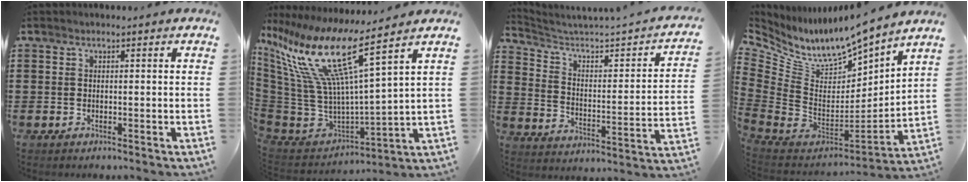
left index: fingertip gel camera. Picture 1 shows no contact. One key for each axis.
{"total": 14.9, "fx": 7.7, "fy": 3.2, "fz": 12.4, "tx": -0.281, "ty": -0.055, "tz": 0.120}
{"total": 3.1, "fx": 2.3, "fy": 0.4, "fz": 2.0, "tx": -0.058, "ty": -0.033, "tz": 0.025}
{"total": 8.1, "fx": 7.0, "fy": 2.8, "fz": 3.1, "tx": -0.100, "ty": -0.069, "tz": 0.118}